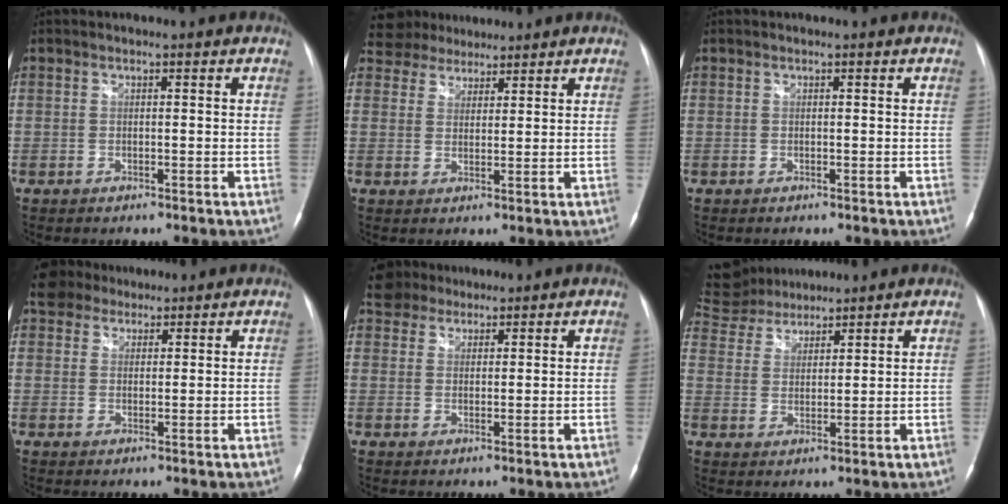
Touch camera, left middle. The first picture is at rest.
{"total": 6.5, "force": [6.1, 2.3, 0.7], "torque": [-0.014, 0.026, 0.103]}
{"total": 0.0}
{"total": 5.3, "force": [4.4, 3.0, 0.9], "torque": [-0.022, 0.023, 0.080]}
{"total": 4.8, "force": [4.1, 2.5, 0.5], "torque": [-0.015, 0.021, 0.075]}
{"total": 11.2, "force": [10.4, 3.6, 2.0], "torque": [-0.058, 0.033, 0.198]}